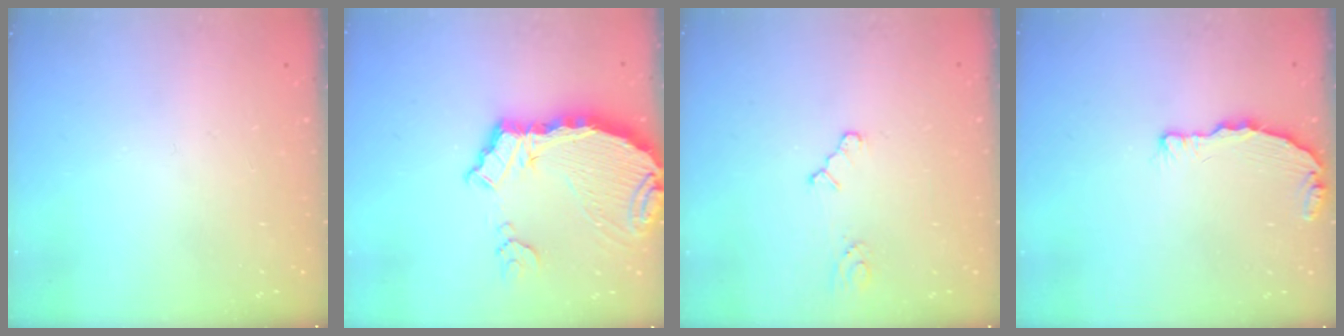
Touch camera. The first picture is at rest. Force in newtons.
{"total": 11.2, "press": 11.1, "slide": 1.4}
{"total": 2.6, "press": 2.6, "slide": 0.4}
{"total": 4.8, "press": 4.8, "slide": 0.4}